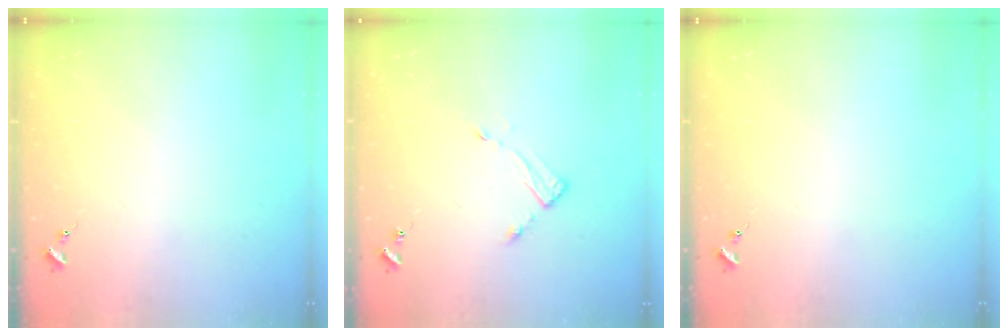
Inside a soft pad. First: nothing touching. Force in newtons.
{"total": 3.4, "press": 3.4, "slide": 0.4}
{"total": 0.0}